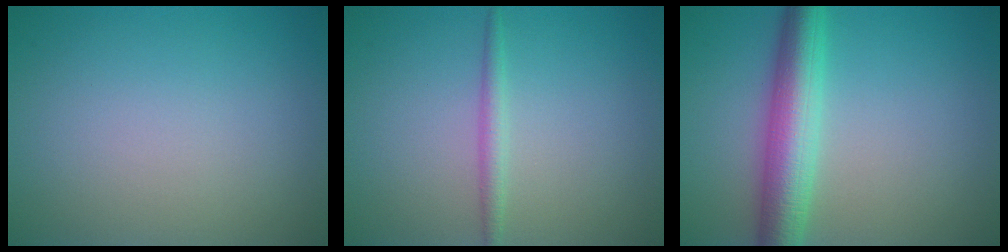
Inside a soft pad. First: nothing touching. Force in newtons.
{"total": 1.5, "press": 1.5, "slide": 0.1}
{"total": 5.9, "press": 5.9, "slide": 0.1}